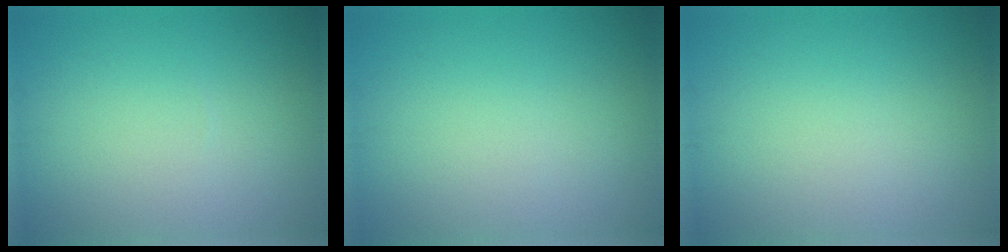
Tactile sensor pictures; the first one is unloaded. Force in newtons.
{"total": 0.0}
{"total": 0.0}